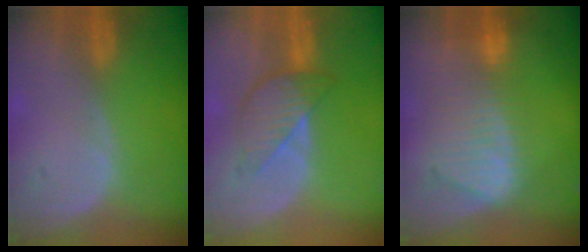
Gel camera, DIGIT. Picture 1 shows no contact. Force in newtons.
{"total": 5.6, "press": 5.6, "slide": 0.3}
{"total": 9.2, "press": 8.1, "slide": 4.3}